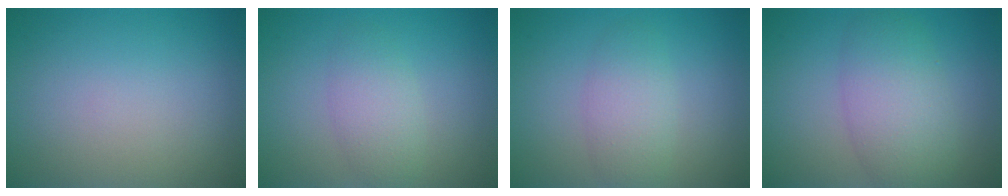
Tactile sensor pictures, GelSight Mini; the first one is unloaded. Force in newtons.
{"total": 2.7, "press": 2.7, "slide": 0.1}
{"total": 2.9, "press": 2.9, "slide": 0.1}
{"total": 5.3, "press": 5.3, "slide": 0.3}